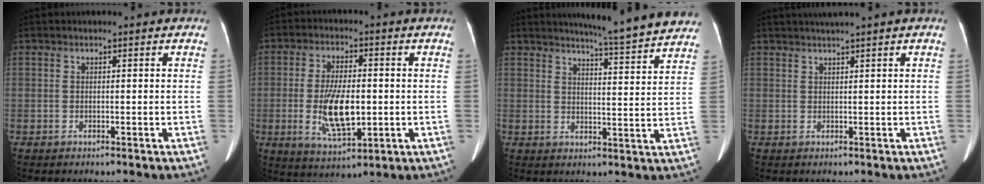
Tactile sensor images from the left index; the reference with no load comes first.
{"total": 9.6, "force": [-1.4, 3.5, 8.8], "torque": [-0.179, -0.009, -0.019]}
{"total": 13.3, "force": [12.5, -0.2, 4.7], "torque": [-0.068, -0.025, 0.145]}
{"total": 2.7, "force": [2.1, -0.7, 1.5], "torque": [-0.021, 0.014, 0.039]}